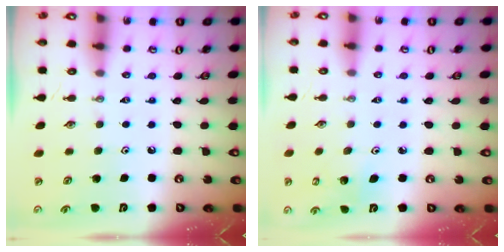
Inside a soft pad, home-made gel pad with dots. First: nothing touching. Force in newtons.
{"total": 3.7, "press": 3.6, "slide": 0.9}